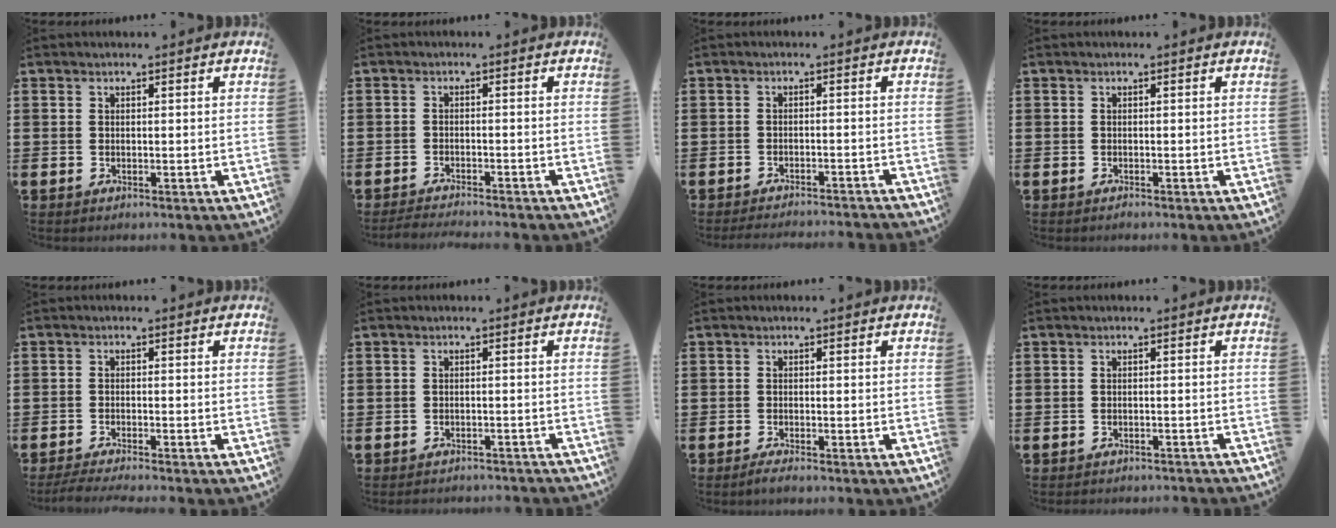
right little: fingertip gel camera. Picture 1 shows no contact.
{"total": 1.9, "force": [-1.8, -0.1, 0.4], "torque": [-0.008, 0.004, -0.036]}
{"total": 1.7, "force": [-1.7, -0.2, 0.2], "torque": [-0.004, 0.003, -0.034]}
{"total": 0.0}
{"total": 1.8, "force": [-1.6, -0.1, 0.9], "torque": [-0.013, 0.002, -0.031]}
{"total": 1.3, "force": [-1.3, -0.1, -0.1], "torque": [-0.003, 0.003, -0.027]}
{"total": 1.0, "force": [-0.7, 0.1, 0.7], "torque": [-0.012, -0.002, -0.014]}
{"total": 1.0, "force": [-1.0, -0.1, -0.1], "torque": [-0.001, 0.002, -0.021]}